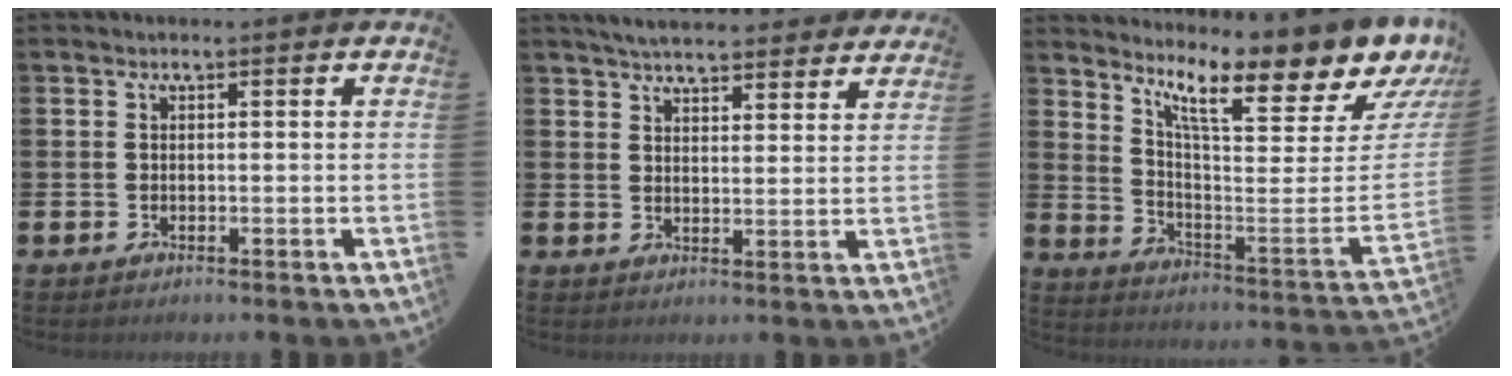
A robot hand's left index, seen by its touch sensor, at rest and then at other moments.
{"total": 5.3, "force": [5.2, 0.7, 0.8], "torque": [-0.023, -0.028, 0.092]}
{"total": 9.9, "force": [7.8, 2.1, 5.7], "torque": [-0.111, -0.081, 0.121]}